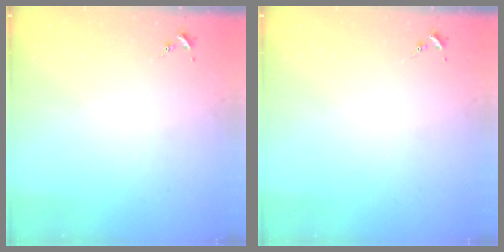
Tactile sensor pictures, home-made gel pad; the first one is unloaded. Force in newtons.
{"total": 0.0}